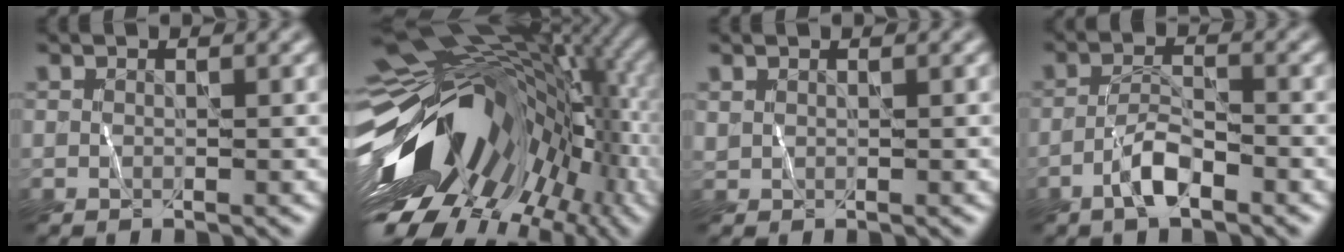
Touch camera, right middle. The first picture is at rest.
{"total": 16.7, "force": [-1.7, 10.5, 12.8], "torque": [-0.195, -0.010, -0.024]}
{"total": 0.5, "force": [0.4, 0.3, 0.1], "torque": [-0.001, 0.000, 0.008]}
{"total": 2.9, "force": [-1.8, 0.8, 2.1], "torque": [-0.041, 0.009, -0.039]}